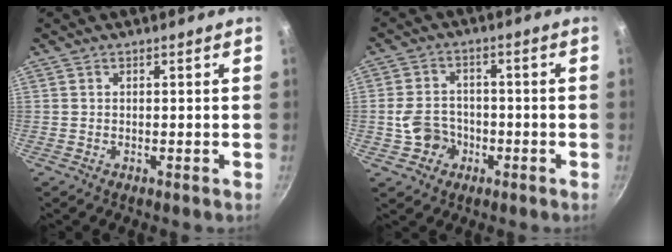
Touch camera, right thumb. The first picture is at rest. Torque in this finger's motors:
{"motor_torque": [-0.71, 0.26, 0.26, 0.39, 0.01]}